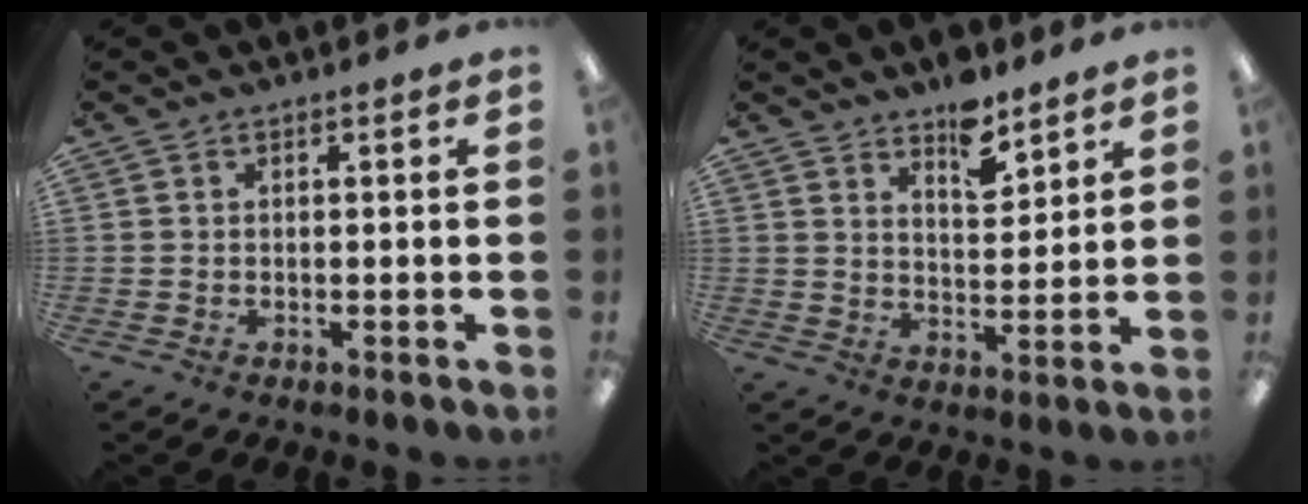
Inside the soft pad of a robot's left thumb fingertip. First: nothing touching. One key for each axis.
{"total": 8.0, "fx": 6.4, "fy": 3.3, "fz": 3.6, "tx": -0.033, "ty": -0.046, "tz": 0.106}